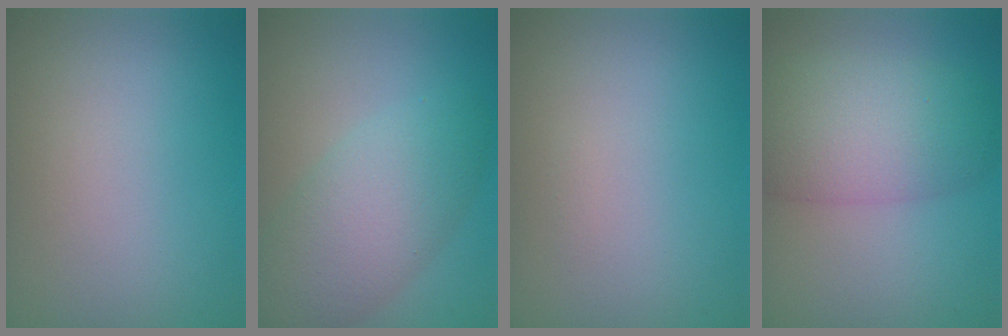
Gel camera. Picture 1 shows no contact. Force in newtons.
{"total": 5.9, "press": 5.9, "slide": 0.2}
{"total": 0.0}
{"total": 6.6, "press": 6.6, "slide": 0.2}